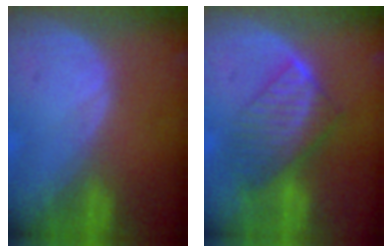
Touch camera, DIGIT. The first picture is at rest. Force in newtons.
{"total": 7.7, "press": 6.9, "slide": 3.5}